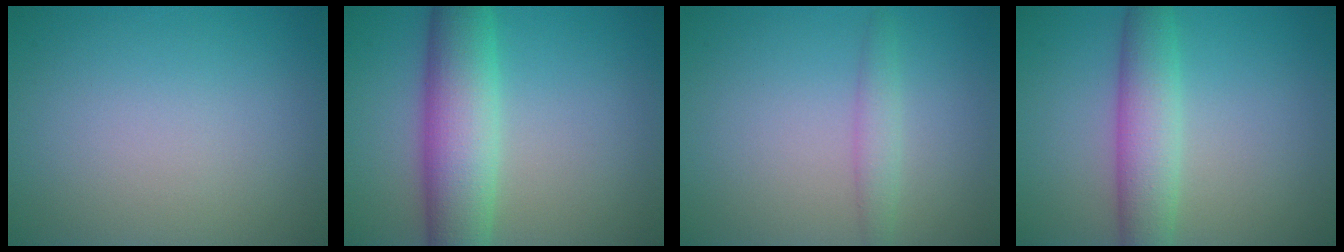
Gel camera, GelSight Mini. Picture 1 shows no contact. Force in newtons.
{"total": 7.5, "press": 7.5, "slide": 0.1}
{"total": 1.7, "press": 1.6, "slide": 0.2}
{"total": 4.8, "press": 4.8, "slide": 0.1}